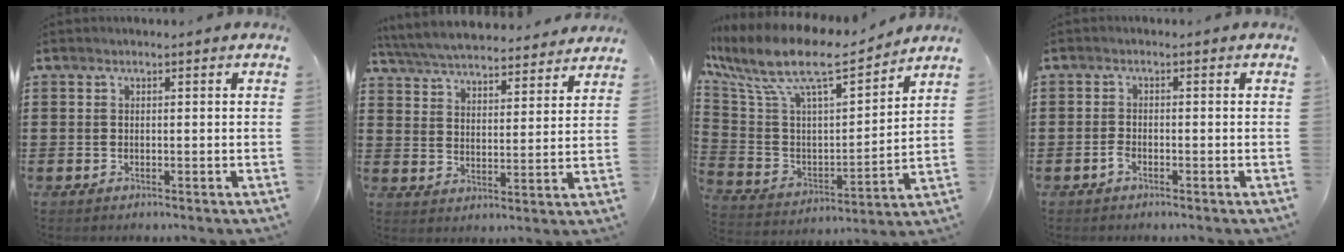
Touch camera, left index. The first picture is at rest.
{"total": 5.9, "force": [5.8, 0.2, 0.9], "torque": [-0.047, -0.036, 0.102]}
{"total": 11.4, "force": [8.7, 2.5, 7.0], "torque": [-0.178, -0.058, 0.143]}
{"total": 1.4, "force": [-1.1, 0.5, 0.8], "torque": [-0.019, -0.002, -0.020]}